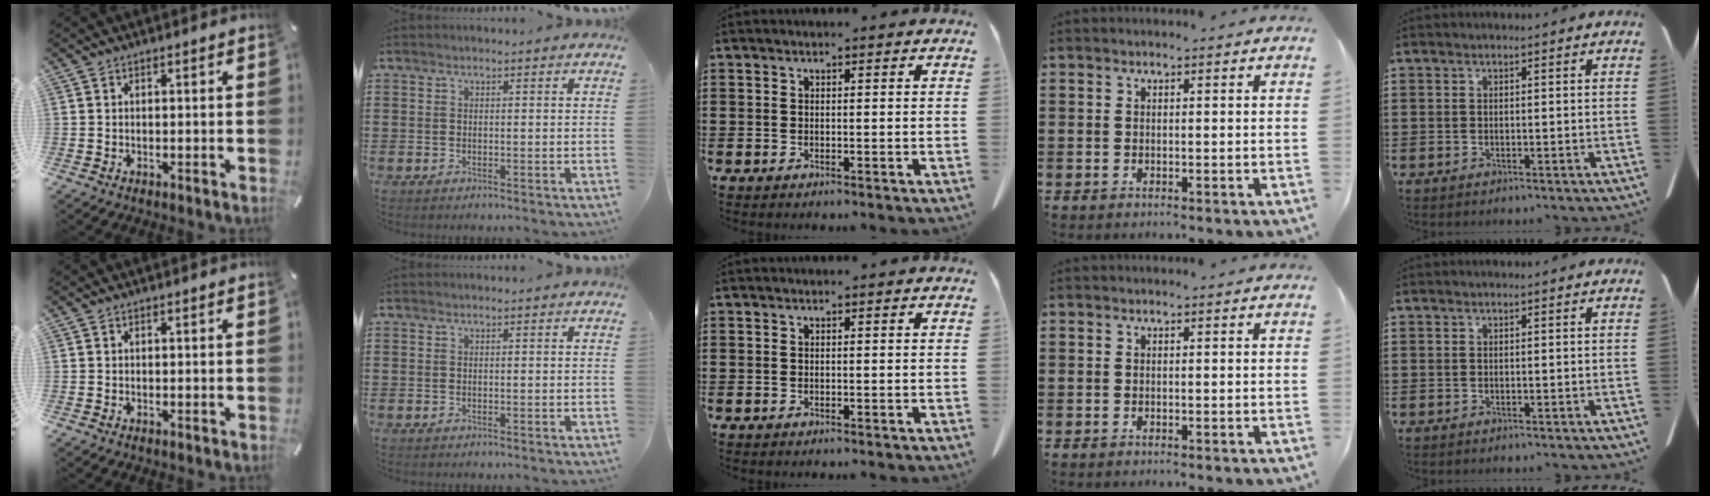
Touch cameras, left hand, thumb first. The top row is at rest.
{}